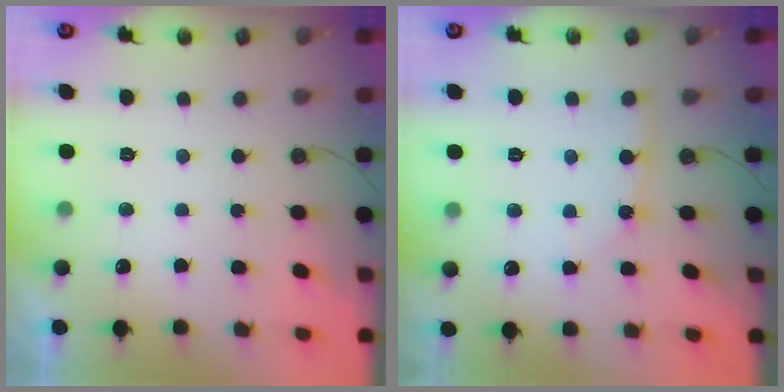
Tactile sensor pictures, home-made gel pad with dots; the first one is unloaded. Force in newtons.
{"total": 2.8, "press": 2.8, "slide": 0.3}